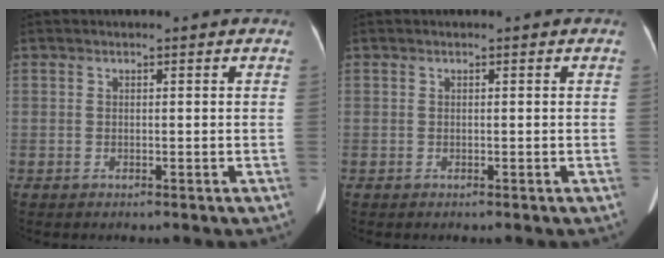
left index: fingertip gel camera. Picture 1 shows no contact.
{"total": 0.0}